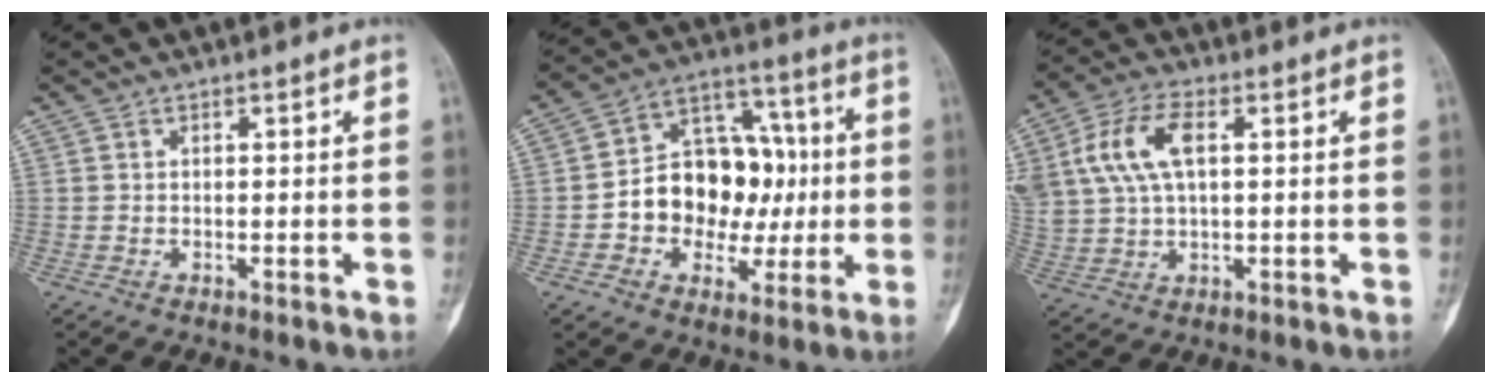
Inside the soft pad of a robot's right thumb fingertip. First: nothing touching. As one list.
[{"total": 17.4, "force": [-0.9, 13.0, 11.4], "torque": [-0.124, 0.043, -0.010]}, {"total": 11.7, "force": [3.2, 6.3, 9.3], "torque": [-0.197, 0.012, 0.065]}]